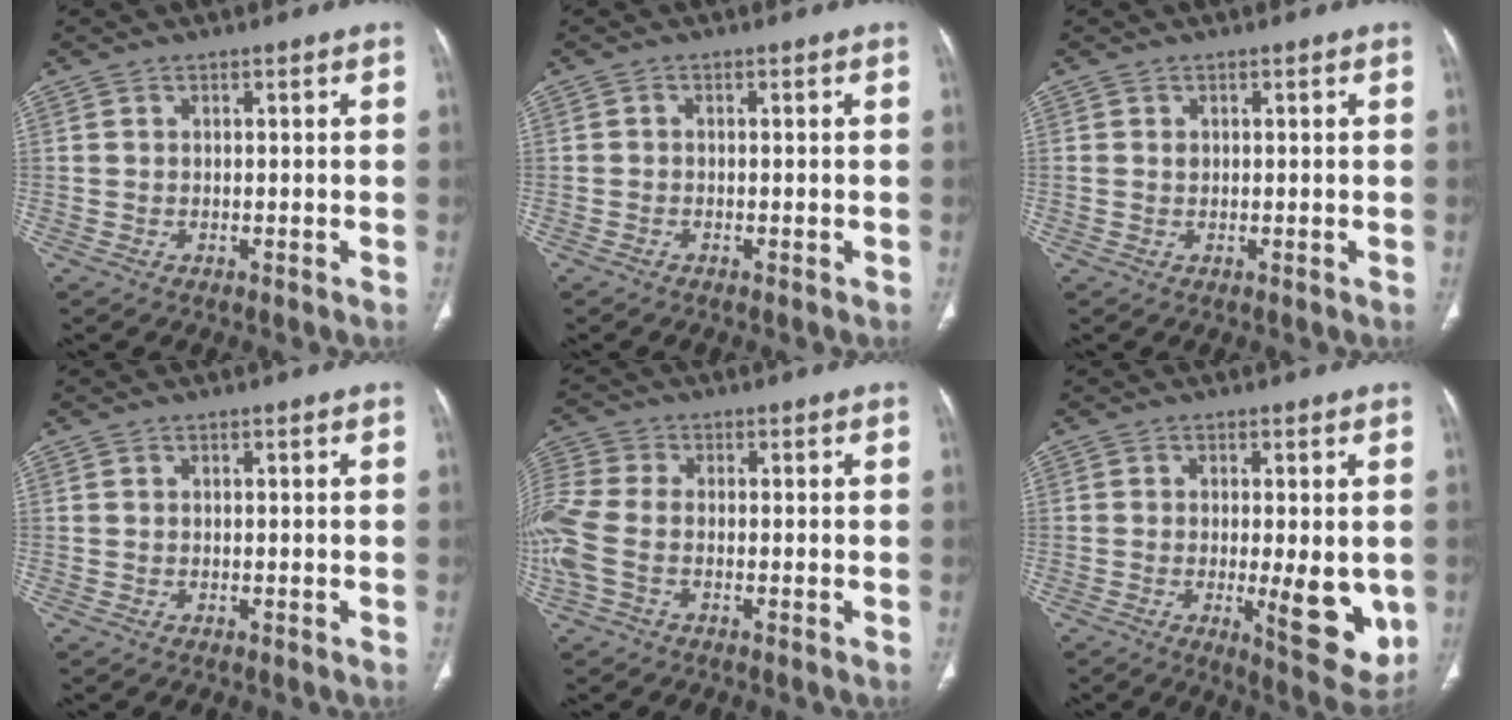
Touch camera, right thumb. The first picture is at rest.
{"total": 0.6, "force": [-0.4, 0.3, 0.4], "torque": [-0.006, 0.000, -0.009]}
{"total": 0.7, "force": [0.2, 0.6, 0.4], "torque": [-0.005, 0.000, 0.004]}
{"total": 0.0}
{"total": 10.4, "force": [-2.1, 6.5, 7.9], "torque": [-0.214, 0.013, -0.043]}
{"total": 11.2, "force": [-1.7, 3.6, 10.5], "torque": [-0.127, -0.023, -0.014]}